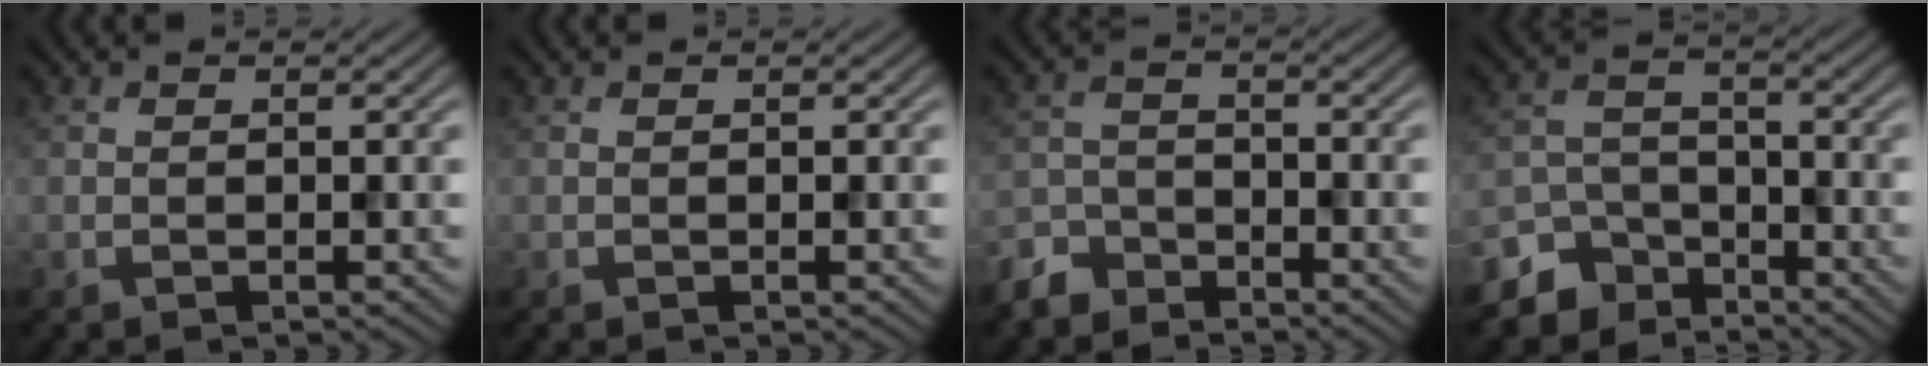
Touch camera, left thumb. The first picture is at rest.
{"total": 0.0}
{"total": 4.3, "force": [-3.7, 2.0, 0.9], "torque": [-0.017, -0.003, -0.088]}
{"total": 7.7, "force": [-6.0, 4.5, 1.9], "torque": [-0.048, -0.012, -0.118]}